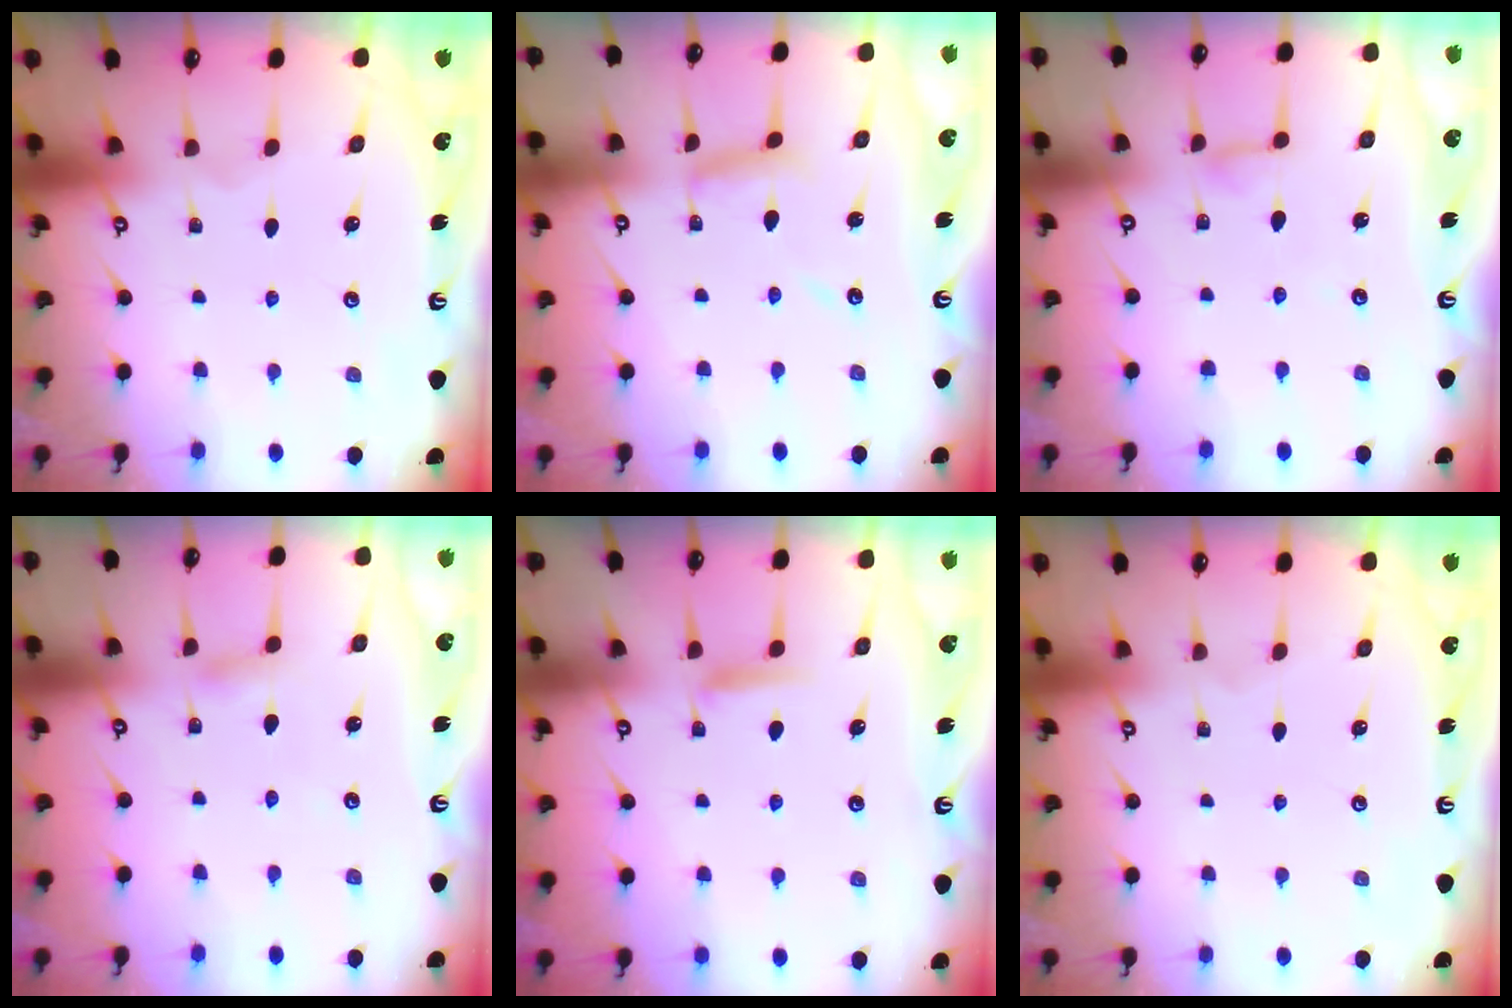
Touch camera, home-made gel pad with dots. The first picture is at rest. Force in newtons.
{"total": 8.2, "press": 8.1, "slide": 0.6}
{"total": 3.7, "press": 3.7, "slide": 0.4}
{"total": 4.7, "press": 4.7, "slide": 0.4}
{"total": 6.2, "press": 6.2, "slide": 0.7}
{"total": 0.0}